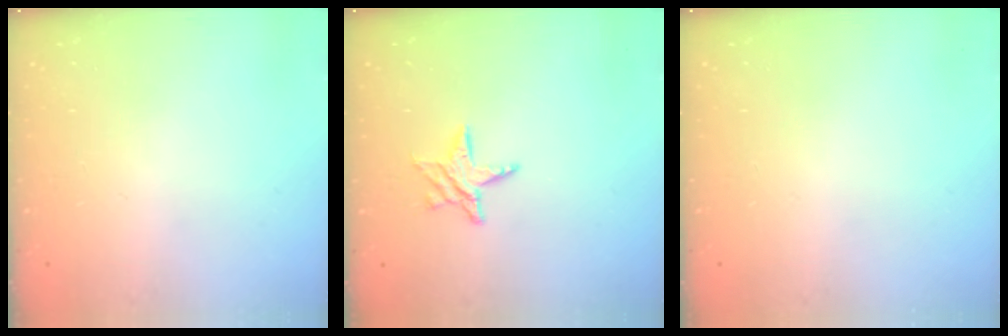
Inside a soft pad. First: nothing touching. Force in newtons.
{"total": 7.2, "press": 7.2, "slide": 0.7}
{"total": 0.0}